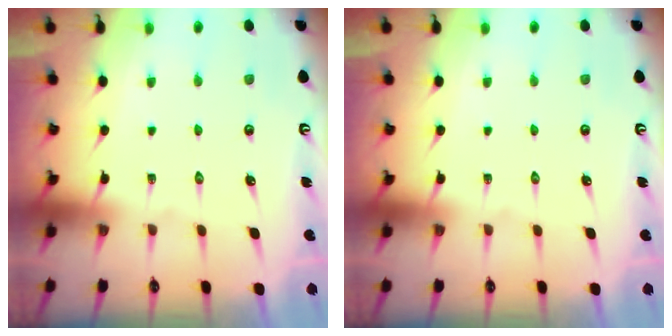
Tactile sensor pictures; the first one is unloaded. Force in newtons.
{"total": 0.0}